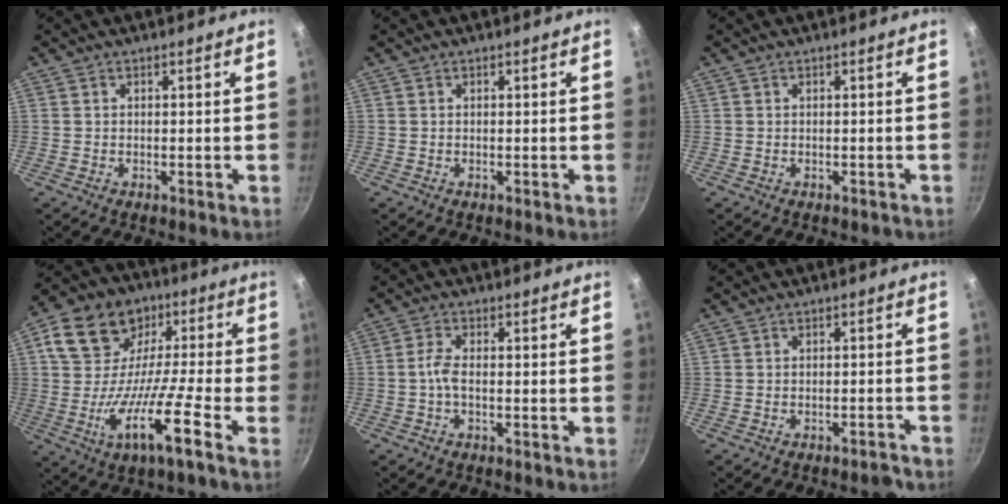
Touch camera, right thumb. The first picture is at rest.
{"total": 0.0}
{"total": 0.7, "force": [-0.5, 0.5, 0.2], "torque": [0.003, 0.010, 0.001]}
{"total": 16.3, "force": [-4.7, 7.9, 13.4], "torque": [-0.219, 0.037, -0.110]}
{"total": 2.8, "force": [-0.9, 0.8, 2.5], "torque": [-0.067, 0.008, -0.025]}
{"total": 2.7, "force": [-2.4, 0.8, 0.9], "torque": [-0.005, 0.038, -0.017]}